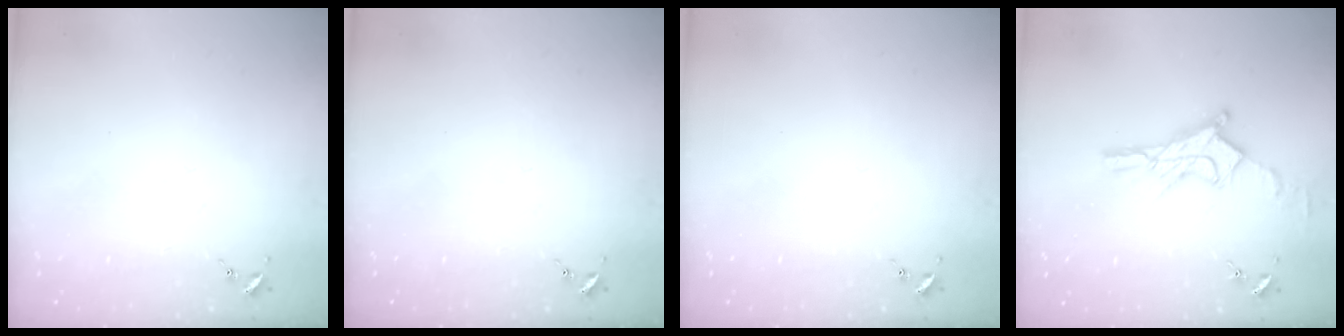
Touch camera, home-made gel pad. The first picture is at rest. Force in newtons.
{"total": 0.0}
{"total": 0.0}
{"total": 13.3, "press": 13.3, "slide": 1.0}